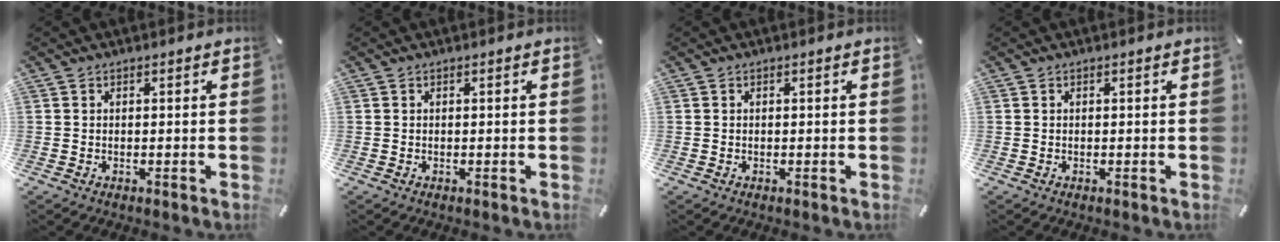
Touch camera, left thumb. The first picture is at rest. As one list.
[{"total": 0.0}, {"total": 0.0}, {"total": 0.0}]